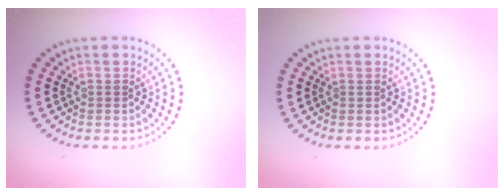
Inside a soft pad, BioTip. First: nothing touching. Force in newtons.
{"total": 0.0}